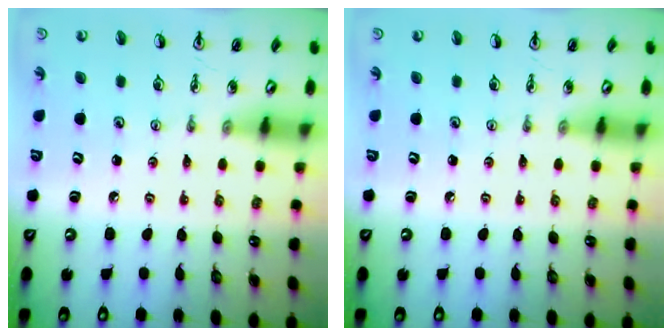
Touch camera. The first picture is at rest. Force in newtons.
{"total": 0.0}